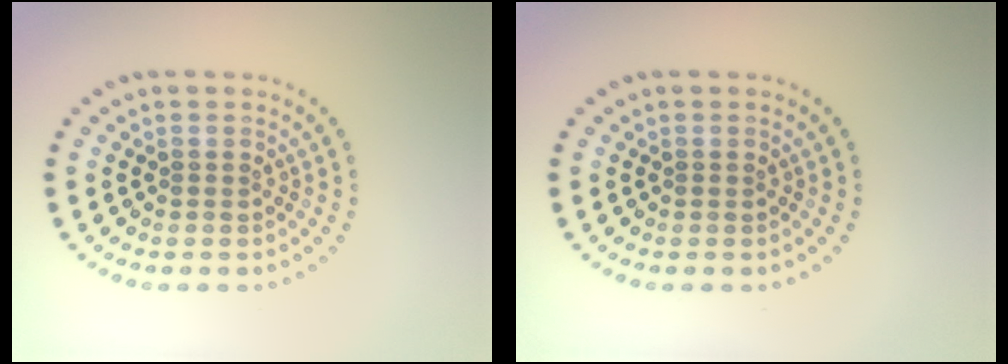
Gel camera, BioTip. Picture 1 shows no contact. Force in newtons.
{"total": 0.0}